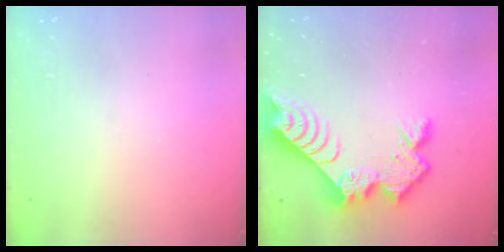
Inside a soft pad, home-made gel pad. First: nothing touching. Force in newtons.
{"total": 12.1, "press": 12.1, "slide": 0.8}